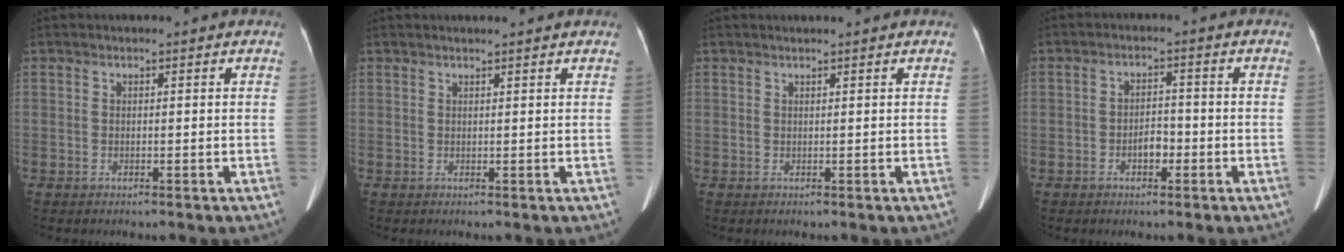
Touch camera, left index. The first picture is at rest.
{"total": 3.2, "force": [2.9, 0.1, 1.3], "torque": [-0.013, 0.011, 0.033]}
{"total": 1.6, "force": [1.5, -0.1, 0.7], "torque": [-0.006, 0.010, 0.021]}
{"total": 2.9, "force": [-1.4, 1.5, 2.1], "torque": [-0.031, -0.001, -0.026]}